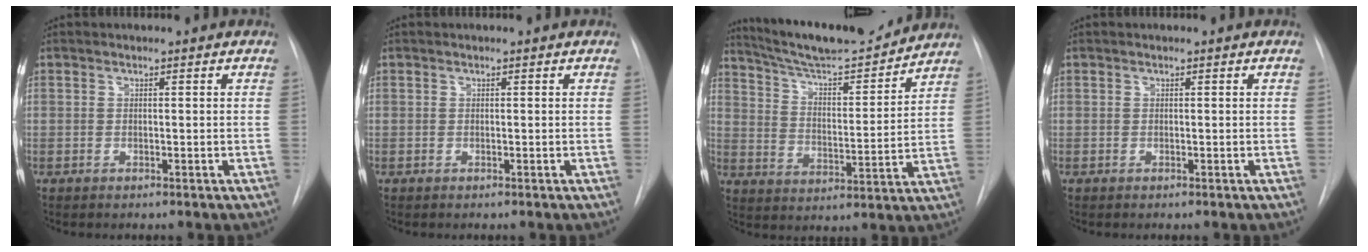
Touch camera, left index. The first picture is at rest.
{"total": 0.0}
{"total": 16.4, "force": [15.1, 1.8, 6.2], "torque": [-0.105, -0.010, 0.237]}
{"total": 0.0}